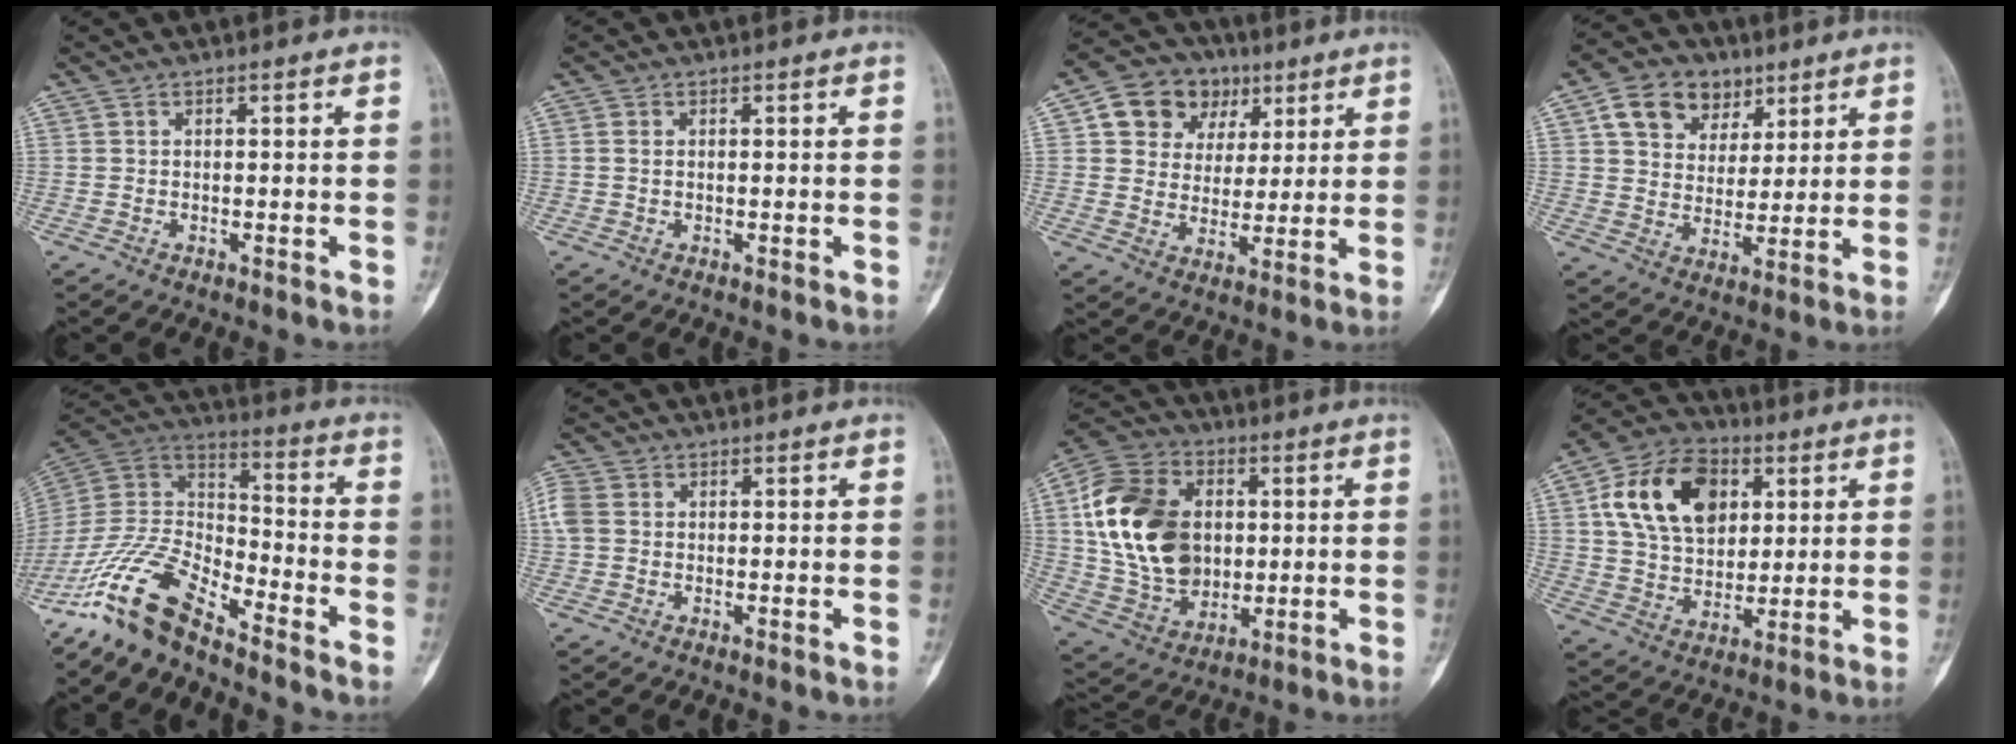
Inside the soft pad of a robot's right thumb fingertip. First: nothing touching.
{"total": 0.9, "force": [0.0, 0.7, 0.6], "torque": [-0.012, 0.001, -0.002]}
{"total": 12.7, "force": [5.3, 10.5, 5.0], "torque": [-0.042, -0.003, 0.089]}
{"total": 11.8, "force": [5.8, 8.8, 5.3], "torque": [-0.059, -0.015, 0.101]}
{"total": 14.3, "force": [-11.5, 4.3, 7.4], "torque": [-0.141, 0.080, -0.231]}
{"total": 4.3, "force": [0.2, 3.4, 2.6], "torque": [-0.074, 0.010, -0.001]}
{"total": 21.4, "force": [2.4, 15.6, 14.4], "torque": [-0.256, 0.006, 0.051]}
{"total": 17.6, "force": [5.3, 12.2, 11.5], "torque": [-0.178, -0.003, 0.093]}